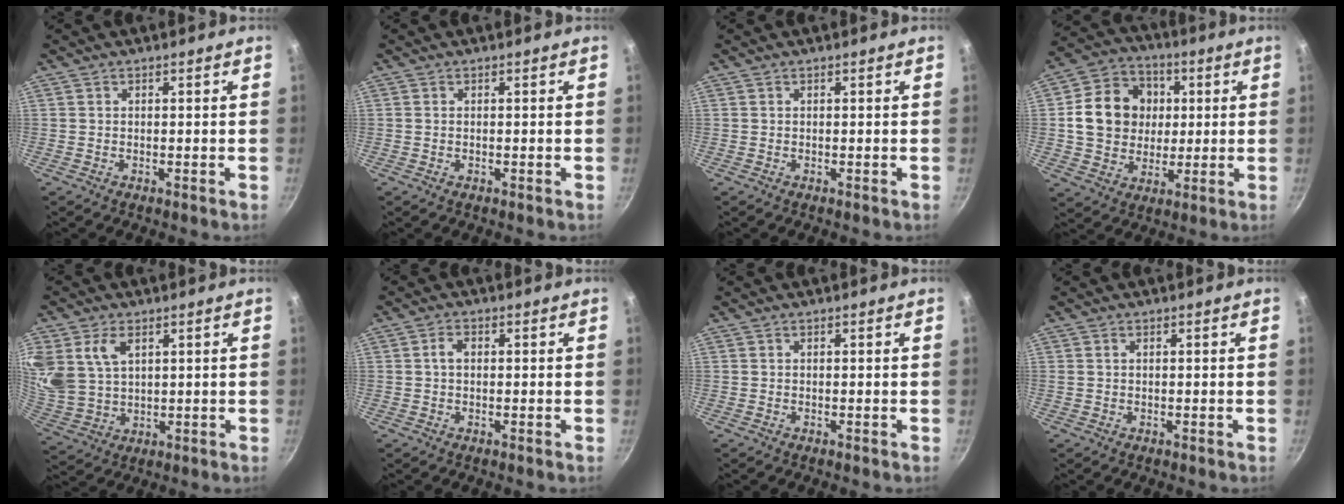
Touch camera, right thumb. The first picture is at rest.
{"total": 0.0}
{"total": 0.0}
{"total": 15.0, "force": [1.9, 12.9, 7.5], "torque": [-0.103, 0.019, 0.030]}
{"total": 11.8, "force": [4.8, 8.2, 7.1], "torque": [-0.142, -0.016, 0.108]}
{"total": 2.3, "force": [0.2, 1.6, 1.7], "torque": [-0.024, 0.008, 0.002]}
{"total": 0.0}
{"total": 0.5, "force": [0.2, 0.4, 0.3], "torque": [-0.005, 0.002, 0.003]}